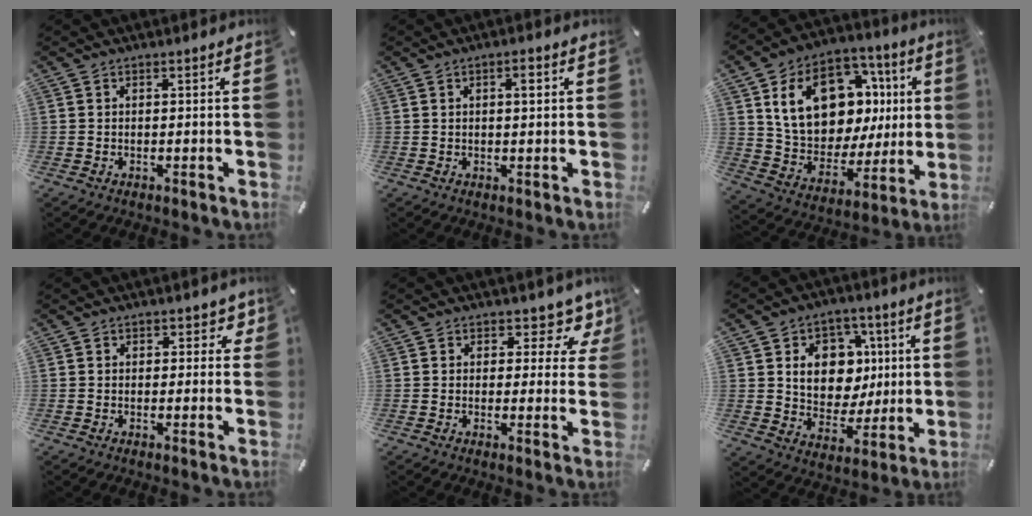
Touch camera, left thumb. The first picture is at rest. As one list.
[{"total": 2.4, "force": [0.7, 0.9, 2.1], "torque": [-0.036, 0.003, 0.009]}, {"total": 20.0, "force": [6.6, 14.3, 12.3], "torque": [-0.218, -0.025, 0.123]}, {"total": 2.8, "force": [1.1, 2.0, 1.5], "torque": [0.007, -0.007, 0.008]}, {"total": 6.9, "force": [4.5, 4.1, 3.2], "torque": [-0.025, -0.035, 0.072]}, {"total": 12.2, "force": [2.4, 11.0, 4.7], "torque": [-0.068, -0.020, 0.054]}]